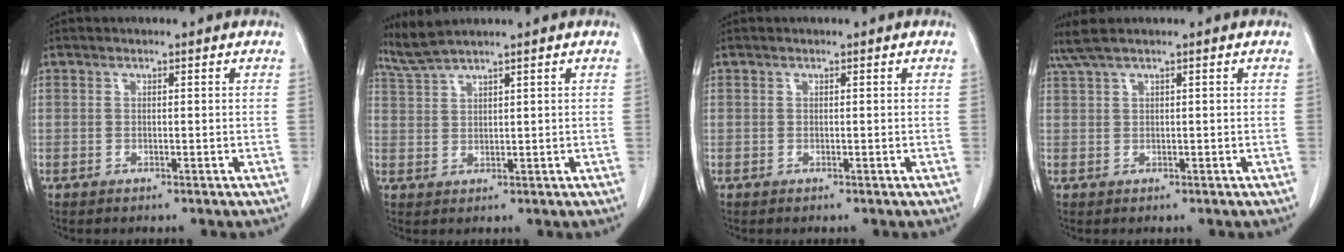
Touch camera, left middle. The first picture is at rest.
{"total": 3.4, "force": [3.2, -1.0, 1.0], "torque": [-0.032, 0.006, 0.076]}
{"total": 0.0}
{"total": 2.7, "force": [2.0, -0.2, 1.8], "torque": [-0.050, 0.021, 0.047]}